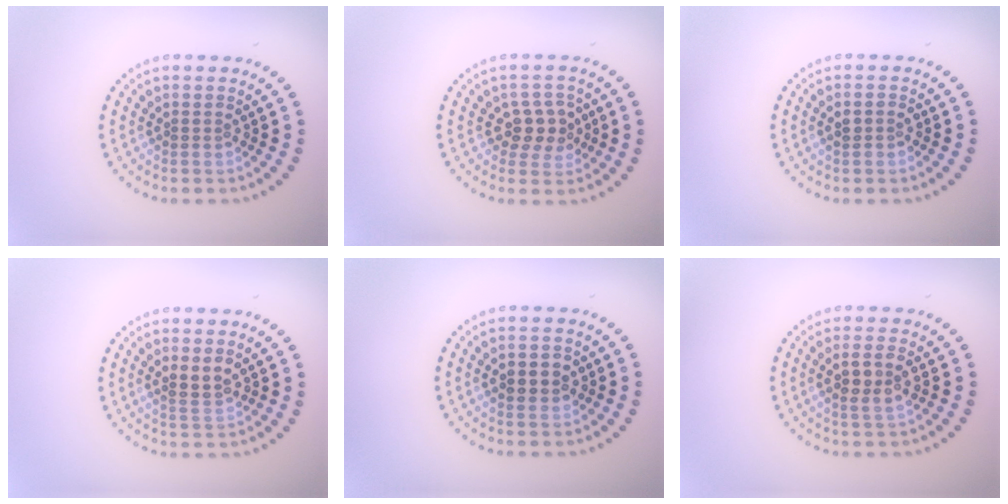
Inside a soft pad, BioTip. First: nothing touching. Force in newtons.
{"total": 2.8, "press": 2.6, "slide": 0.9}
{"total": 1.4, "press": 1.3, "slide": 0.3}
{"total": 2.0, "press": 1.9, "slide": 0.6}
{"total": 2.5, "press": 2.5, "slide": 0.1}
{"total": 2.6, "press": 2.4, "slide": 1.0}